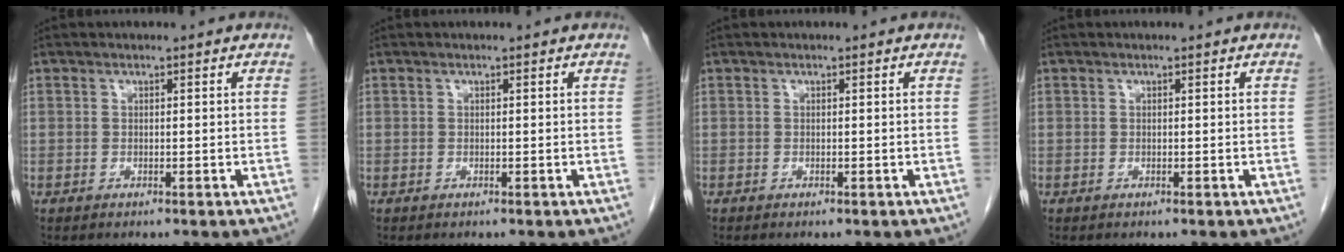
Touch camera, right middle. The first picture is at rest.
{"total": 0.0}
{"total": 0.0}
{"total": 0.0}